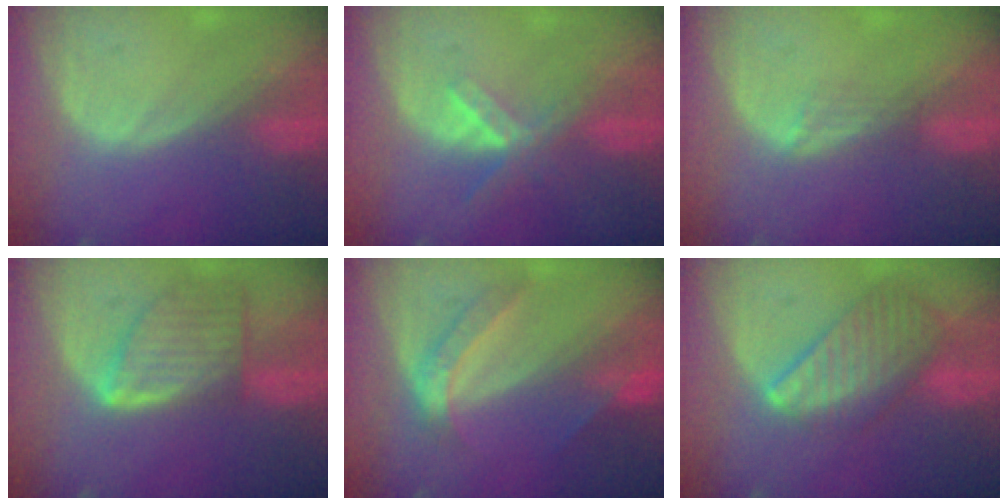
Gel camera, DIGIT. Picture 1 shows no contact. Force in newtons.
{"total": 5.6, "press": 4.9, "slide": 2.7}
{"total": 2.0, "press": 1.6, "slide": 1.3}
{"total": 8.1, "press": 7.2, "slide": 3.6}
{"total": 6.0, "press": 5.0, "slide": 3.4}
{"total": 9.5, "press": 8.3, "slide": 4.6}